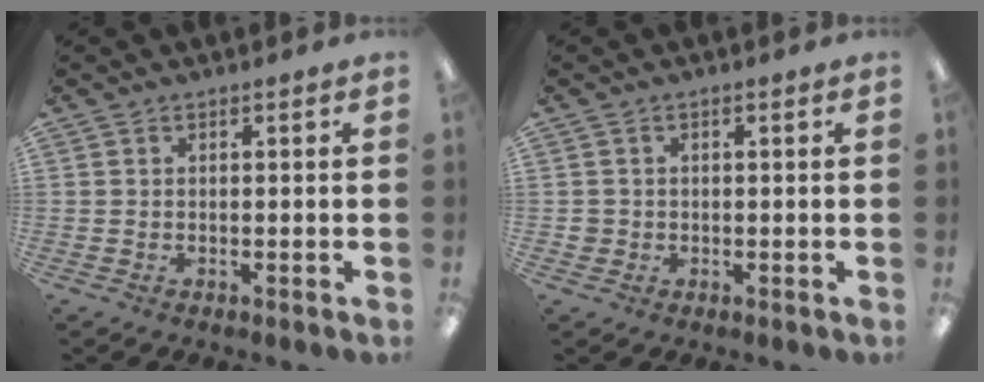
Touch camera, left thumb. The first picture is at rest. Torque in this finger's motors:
{"motor_torque": [-0.15, 0.02, -0.01, -0.07, 0.00]}